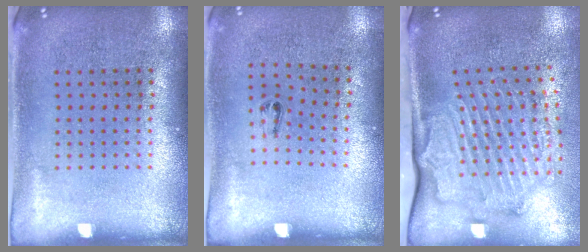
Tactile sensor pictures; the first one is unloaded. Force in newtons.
{"total": 0.6, "press": 0.3, "slide": 0.5}
{"total": 2.3, "press": 2.1, "slide": 0.7}